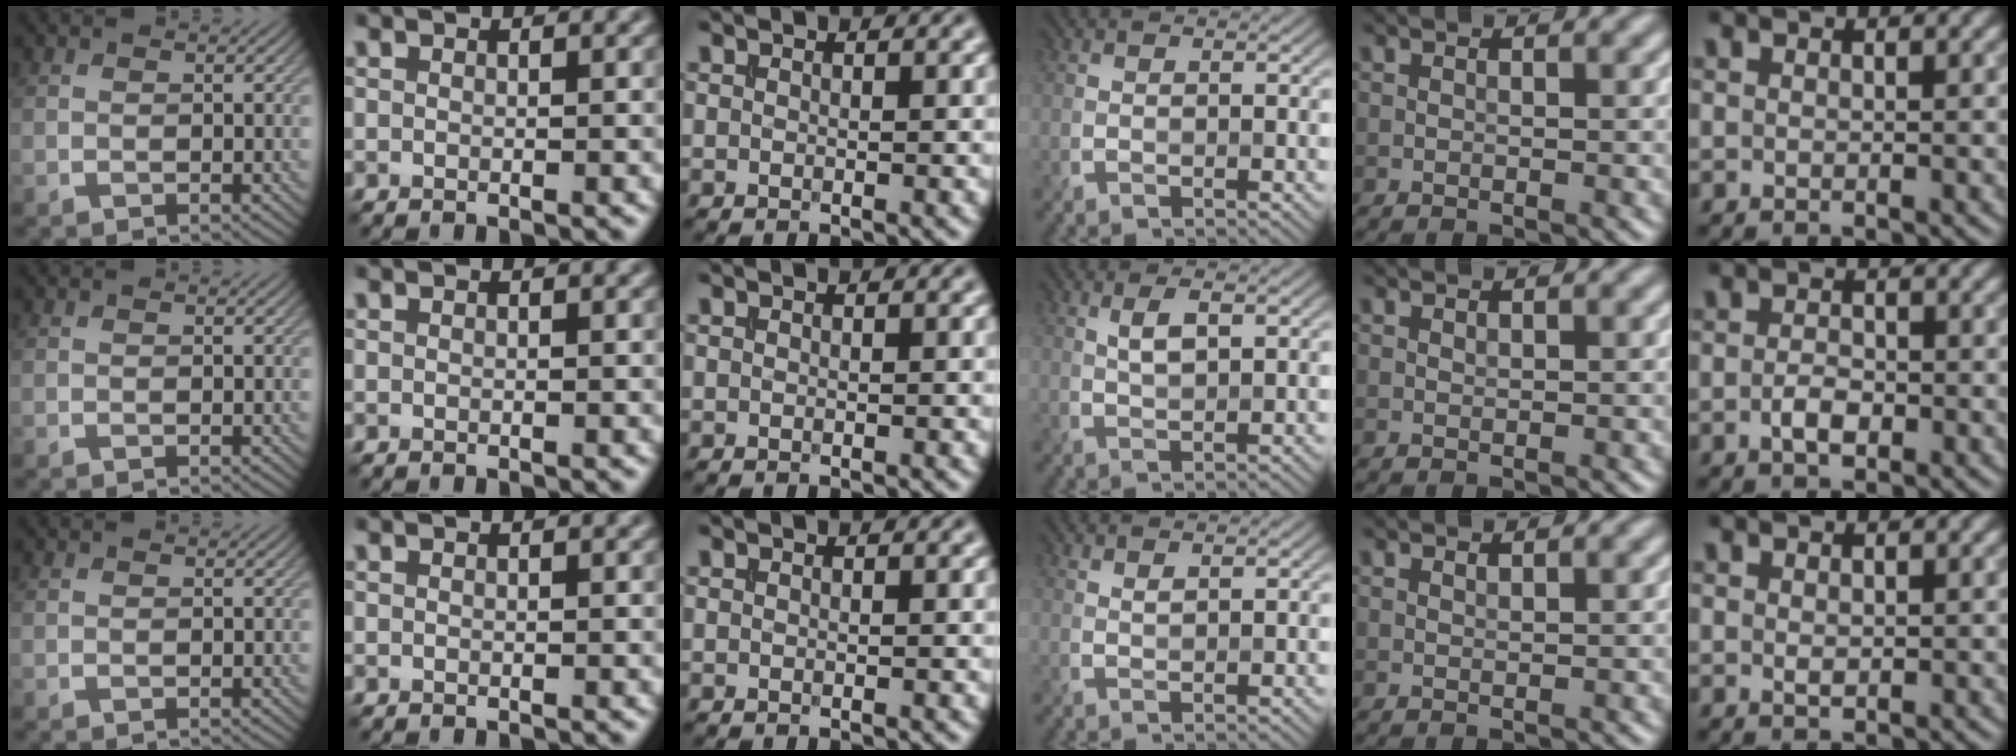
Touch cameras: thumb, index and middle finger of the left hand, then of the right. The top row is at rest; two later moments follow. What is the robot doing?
{"motion": "extract", "object": "file holder"}